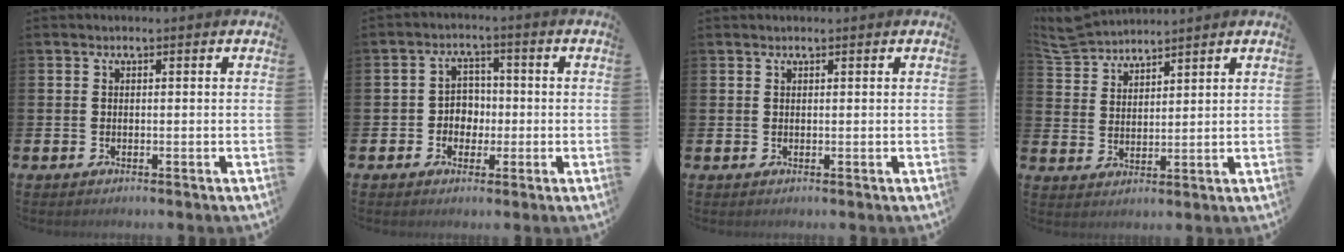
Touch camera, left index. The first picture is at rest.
{"total": 3.4, "force": [-0.6, 3.1, 1.3], "torque": [-0.027, 0.006, -0.021]}
{"total": 0.6, "force": [0.5, 0.1, 0.1], "torque": [-0.002, 0.000, 0.010]}
{"total": 4.9, "force": [4.9, 0.5, 0.1], "torque": [-0.027, -0.023, 0.092]}